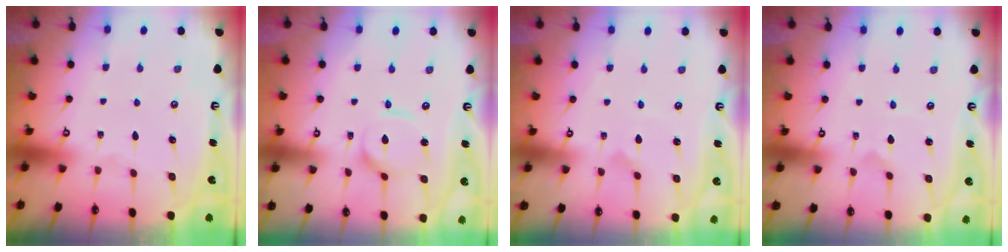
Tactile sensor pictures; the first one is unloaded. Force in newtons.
{"total": 6.8, "press": 6.8, "slide": 0.6}
{"total": 1.4, "press": 1.4, "slide": 0.1}
{"total": 0.0}